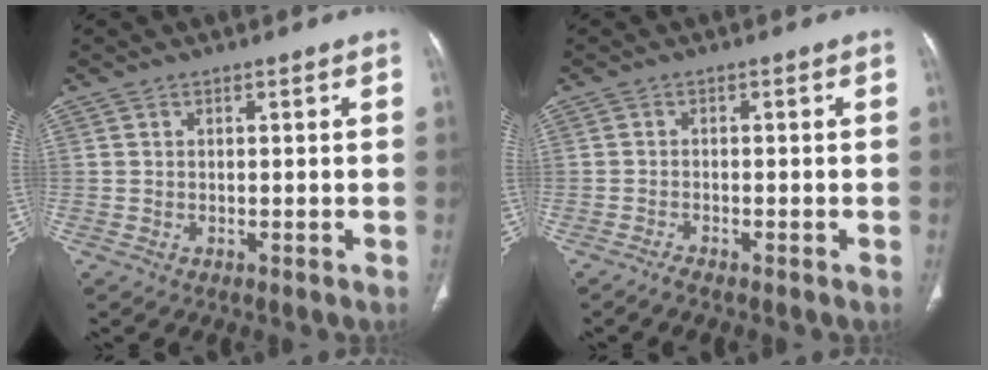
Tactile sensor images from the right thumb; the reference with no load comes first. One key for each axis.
{"total": 1.3, "fx": -1.2, "fy": 0.1, "fz": 0.4, "tx": -0.019, "ty": 0.001, "tz": -0.025}